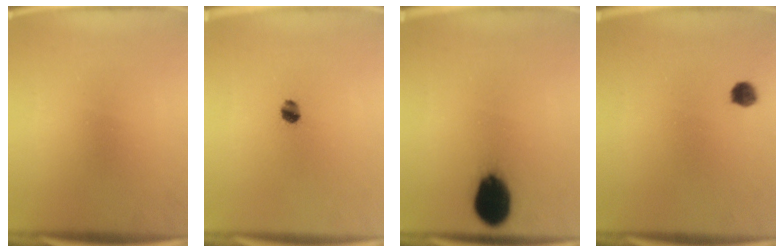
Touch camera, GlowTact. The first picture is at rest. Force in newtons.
{"total": 3.0}
{"total": 13.2}
{"total": 3.0}